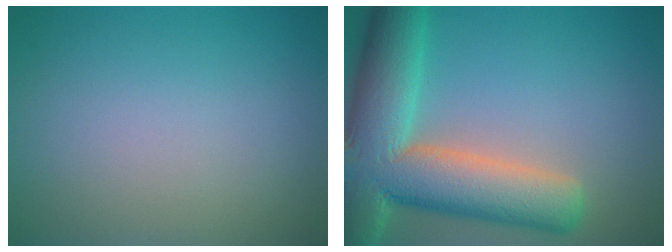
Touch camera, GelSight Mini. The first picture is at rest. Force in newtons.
{"total": 12.6, "press": 12.6, "slide": 1.1}